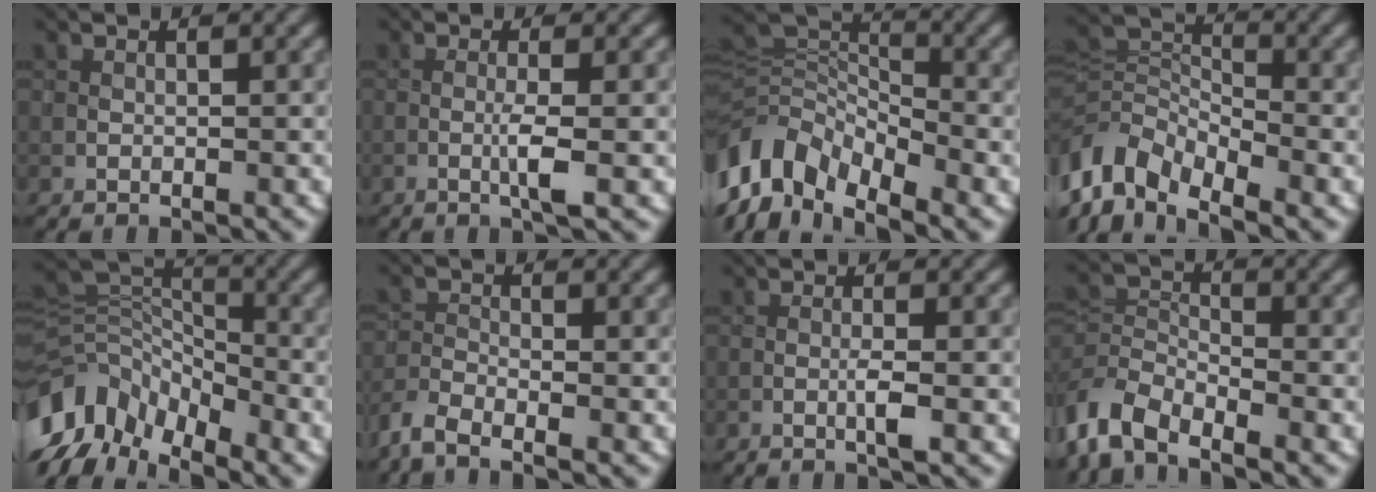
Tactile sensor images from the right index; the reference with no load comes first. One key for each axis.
{"total": 2.5, "fx": -0.6, "fy": -0.1, "fz": 2.5, "tx": -0.047, "ty": -0.001, "tz": -0.016}
{"total": 9.0, "fx": -4.7, "fy": 5.5, "fz": 5.4, "tx": -0.104, "ty": -0.003, "tz": -0.104}
{"total": 8.2, "fx": -4.8, "fy": 4.8, "fz": 4.6, "tx": -0.091, "ty": -0.004, "tz": -0.108}
{"total": 9.4, "fx": -5.6, "fy": 5.4, "fz": 5.4, "tx": -0.111, "ty": 0.006, "tz": -0.115}
{"total": 3.4, "fx": -2.8, "fy": 0.9, "fz": 1.7, "tx": -0.040, "ty": -0.006, "tz": -0.071}
{"total": 1.8, "fx": -0.6, "fy": 0.0, "fz": 1.7, "tx": -0.032, "ty": 0.001, "tz": -0.013}
{"total": 5.0, "fx": -3.6, "fy": 2.3, "fz": 2.6, "tx": -0.051, "ty": -0.002, "tz": -0.083}